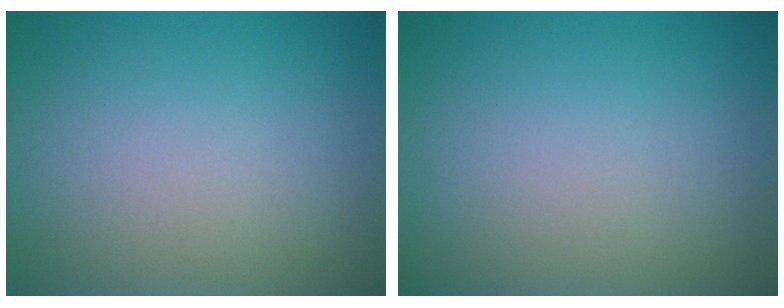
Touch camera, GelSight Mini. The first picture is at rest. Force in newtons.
{"total": 0.0}